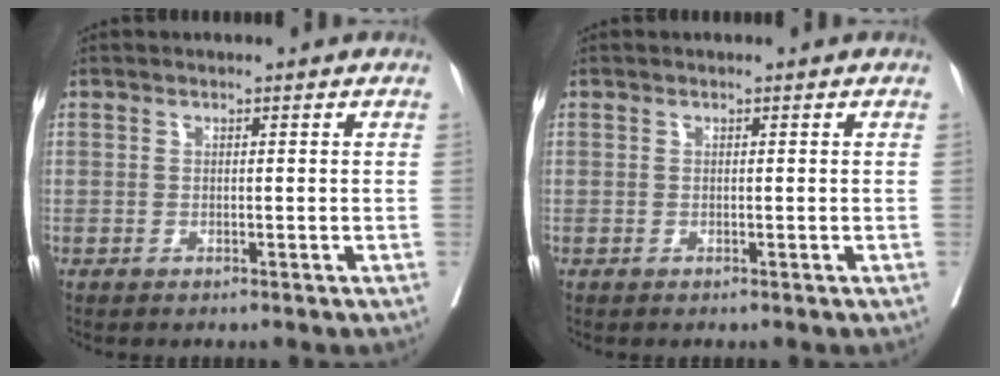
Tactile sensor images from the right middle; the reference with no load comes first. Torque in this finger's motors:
{"motor_torque": [0.00, 0.00, 0.00, 0.00]}